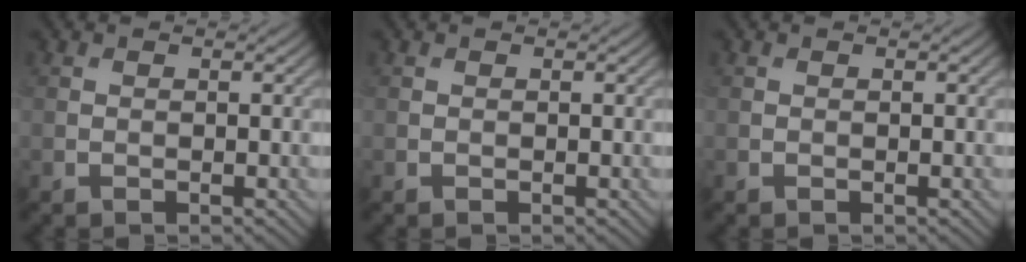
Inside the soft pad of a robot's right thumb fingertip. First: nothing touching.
{"total": 0.0}
{"total": 0.0}